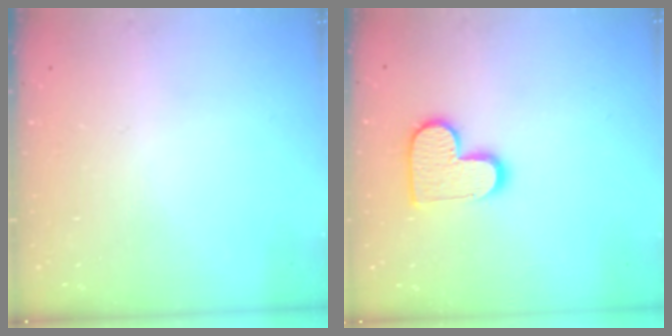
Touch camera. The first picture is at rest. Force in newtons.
{"total": 12.0, "press": 12.0, "slide": 0.6}